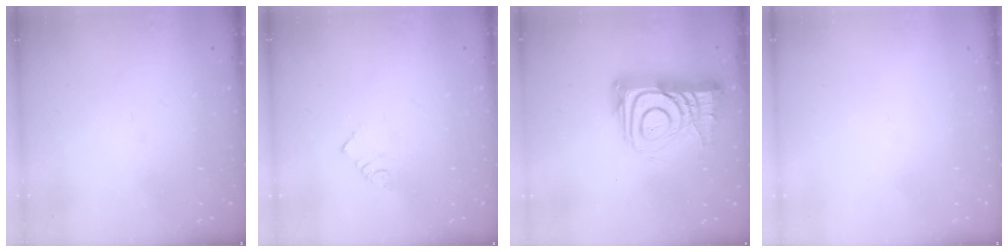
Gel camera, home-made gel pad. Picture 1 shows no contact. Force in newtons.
{"total": 2.5, "press": 2.5, "slide": 0.1}
{"total": 14.4, "press": 14.4, "slide": 1.1}
{"total": 1.5, "press": 1.5, "slide": 0.1}